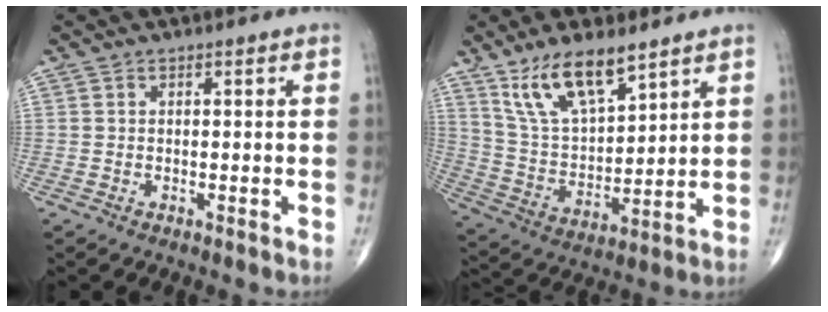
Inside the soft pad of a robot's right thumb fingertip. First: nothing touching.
{"total": 14.0, "force": [9.3, 5.2, 9.2], "torque": [-0.153, -0.042, 0.189]}